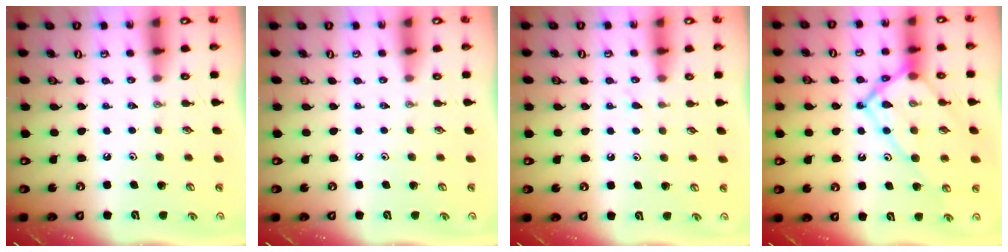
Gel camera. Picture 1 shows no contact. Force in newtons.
{"total": 0.0}
{"total": 5.1, "press": 5.1, "slide": 0.7}
{"total": 15.0, "press": 15.0, "slide": 1.2}